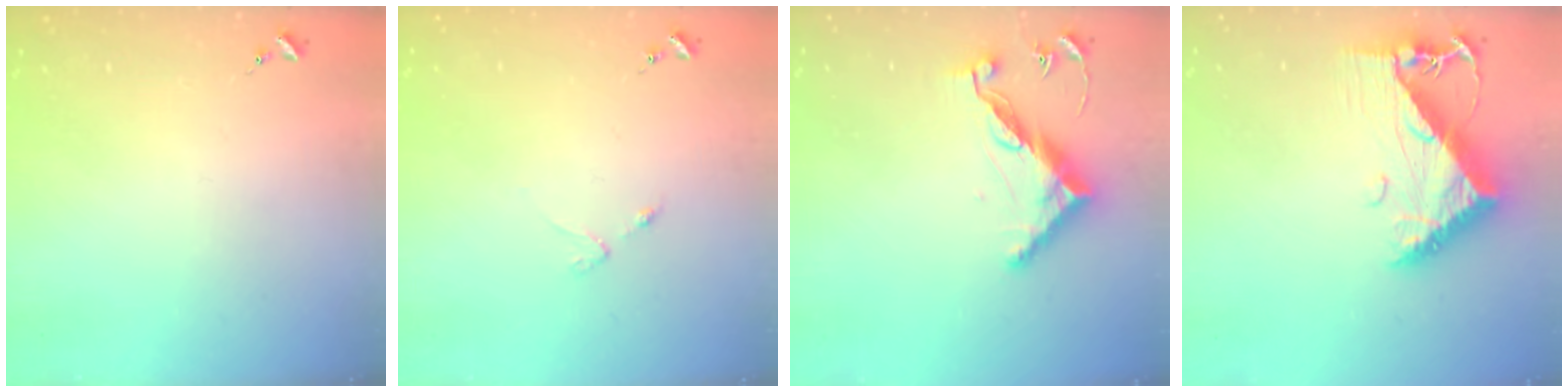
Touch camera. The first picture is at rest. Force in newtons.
{"total": 2.5, "press": 2.4, "slide": 0.4}
{"total": 12.1, "press": 12.0, "slide": 0.4}
{"total": 10.2, "press": 10.2, "slide": 1.0}